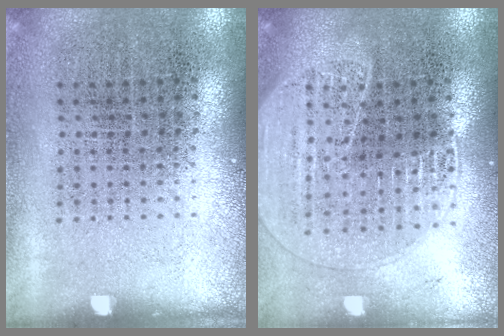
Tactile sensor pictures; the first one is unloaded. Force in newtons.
{"total": 1.7, "press": 1.5, "slide": 0.6}